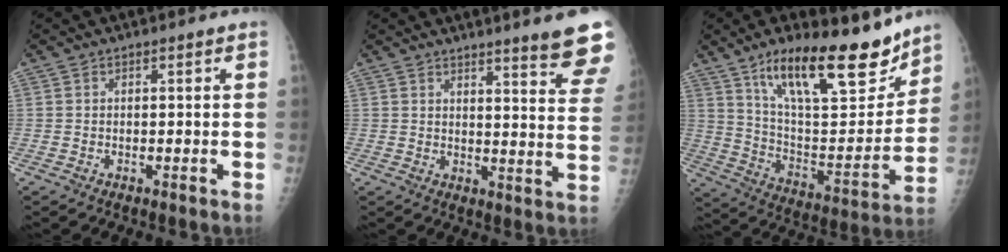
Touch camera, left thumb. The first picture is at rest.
{"total": 12.8, "force": [10.3, 0.6, 7.5], "torque": [-0.069, -0.075, 0.117]}
{"total": 24.3, "force": [16.5, 7.7, 16.1], "torque": [-0.213, -0.071, 0.277]}